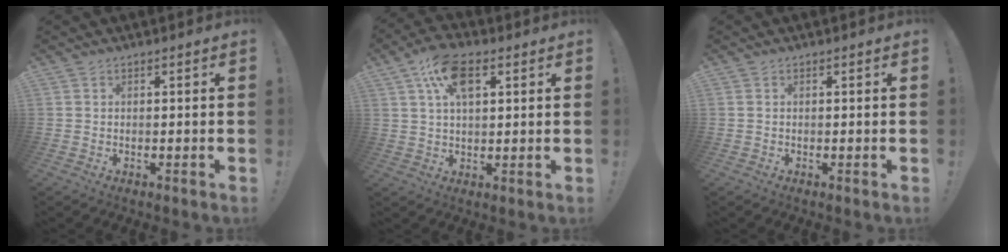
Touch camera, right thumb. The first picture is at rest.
{"total": 10.8, "force": [4.4, 5.7, 8.1], "torque": [-0.135, 0.000, 0.080]}
{"total": 0.0}